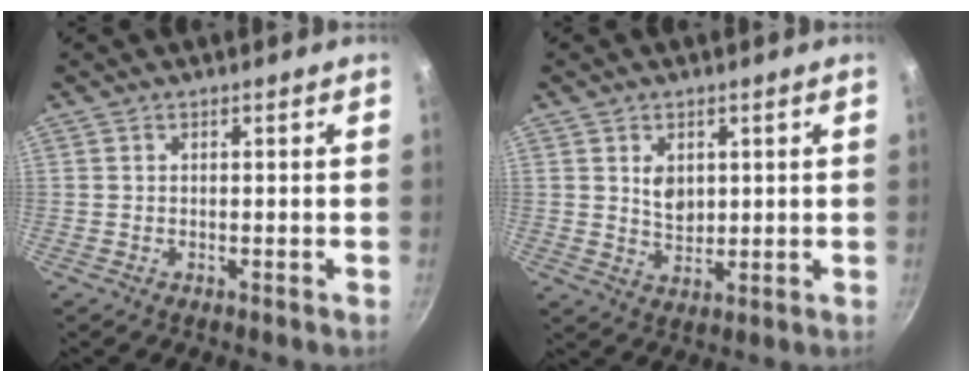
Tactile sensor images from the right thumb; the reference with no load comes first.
{"total": 4.6, "force": [1.3, 3.3, 3.0], "torque": [-0.032, -0.012, 0.031]}